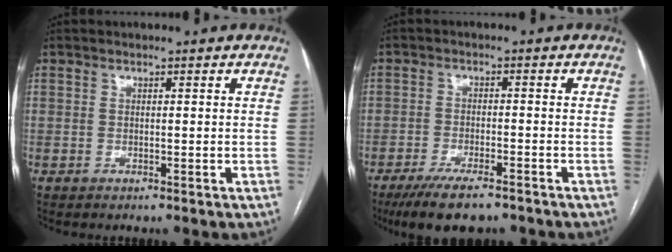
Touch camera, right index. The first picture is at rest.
{"total": 8.7, "force": [-6.7, 2.2, 5.0], "torque": [-0.083, -0.016, -0.110]}